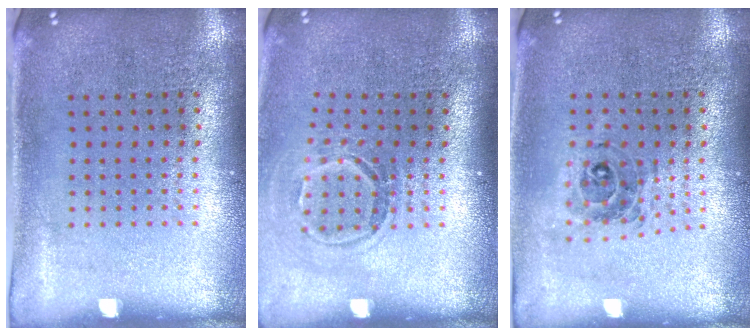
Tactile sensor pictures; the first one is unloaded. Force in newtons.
{"total": 1.6, "press": 1.1, "slide": 1.1}
{"total": 0.7, "press": 0.7, "slide": 0.1}